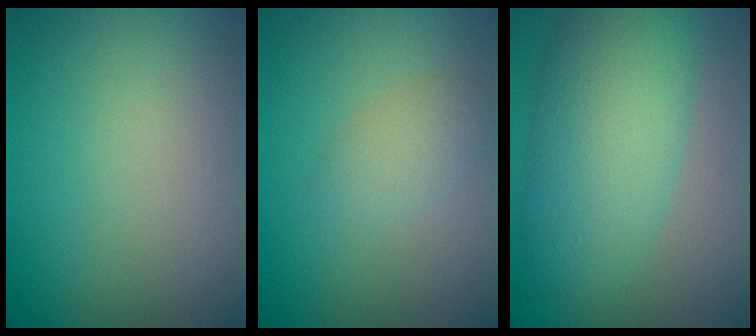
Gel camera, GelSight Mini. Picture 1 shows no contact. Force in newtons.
{"total": 1.8, "press": 1.8, "slide": 0.2}
{"total": 7.5, "press": 7.5, "slide": 0.0}